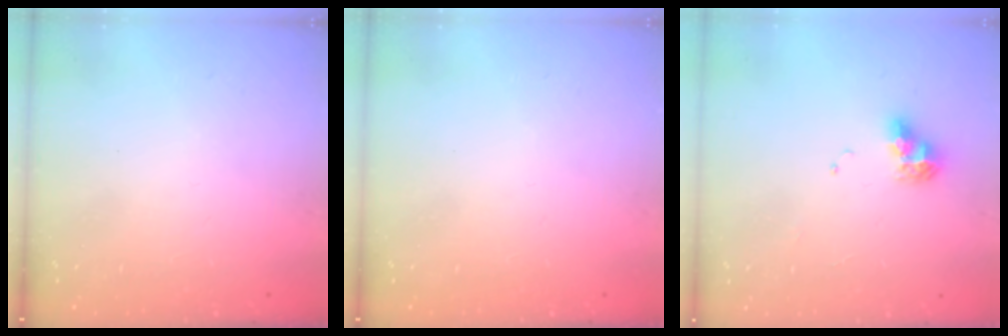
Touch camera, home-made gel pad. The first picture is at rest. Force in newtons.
{"total": 0.0}
{"total": 9.1, "press": 9.1, "slide": 1.1}